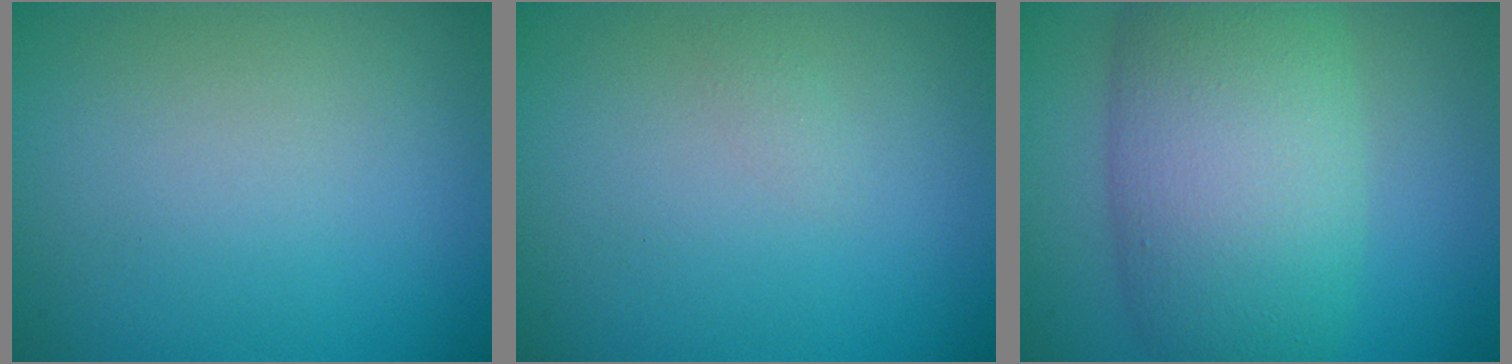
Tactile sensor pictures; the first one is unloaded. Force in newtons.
{"total": 0.5, "press": 0.5, "slide": 0.0}
{"total": 9.6, "press": 9.6, "slide": 0.4}